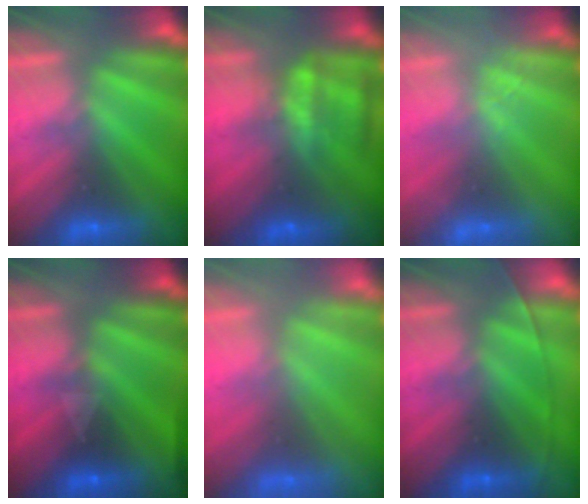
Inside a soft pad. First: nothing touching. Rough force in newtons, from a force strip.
{"total": 7.1}
{"total": 2.3}
{"total": 3.0}
{"total": 9.6}
{"total": 1.5}